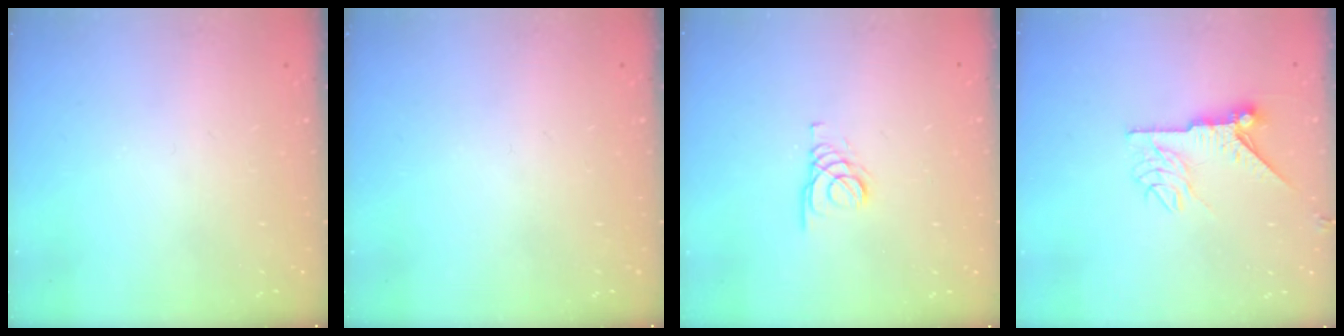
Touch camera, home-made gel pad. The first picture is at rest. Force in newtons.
{"total": 0.0}
{"total": 2.0, "press": 2.0, "slide": 0.1}
{"total": 10.0, "press": 10.0, "slide": 1.0}